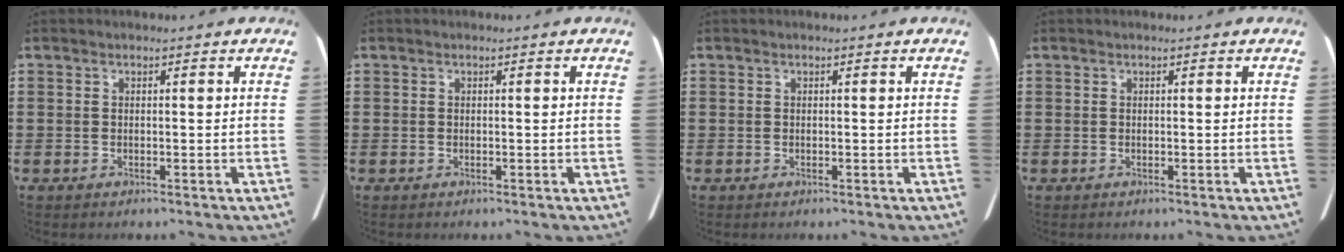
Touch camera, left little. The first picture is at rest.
{"total": 0.0}
{"total": 0.0}
{"total": 0.0}